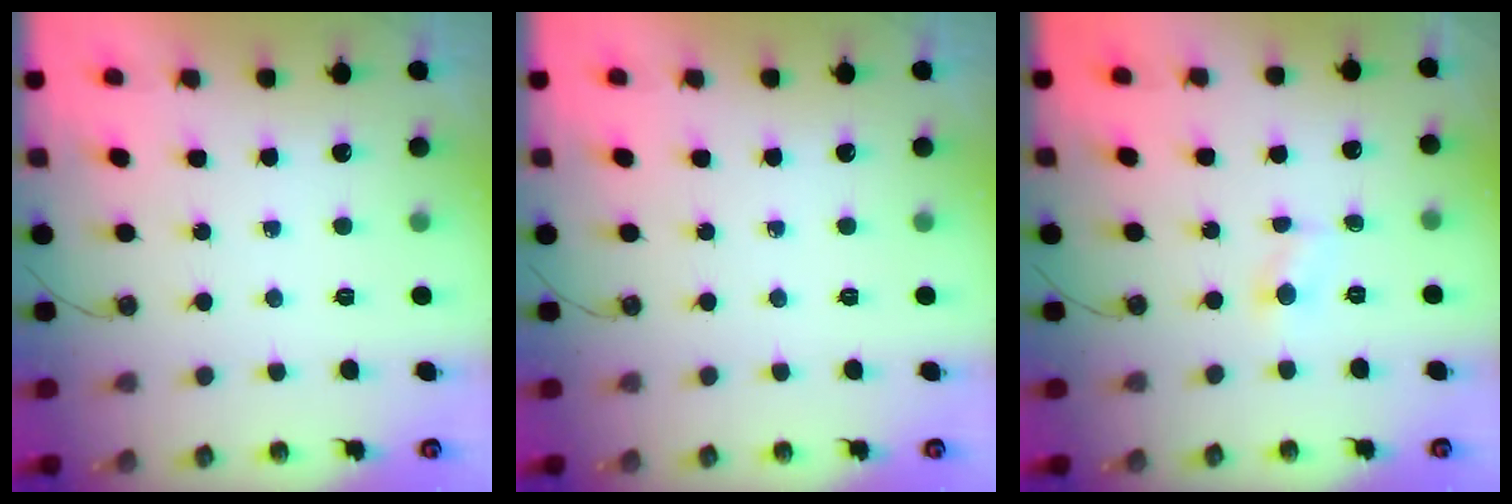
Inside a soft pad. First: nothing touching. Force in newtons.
{"total": 0.0}
{"total": 2.6, "press": 2.6, "slide": 0.3}